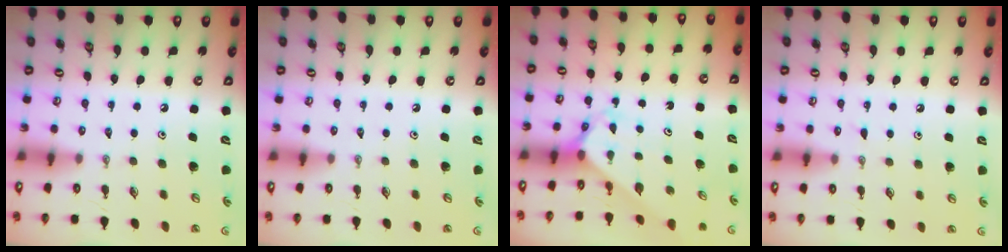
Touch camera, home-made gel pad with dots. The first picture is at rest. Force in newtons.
{"total": 0.0}
{"total": 2.7, "press": 2.7, "slide": 0.1}
{"total": 4.4, "press": 4.4, "slide": 0.6}